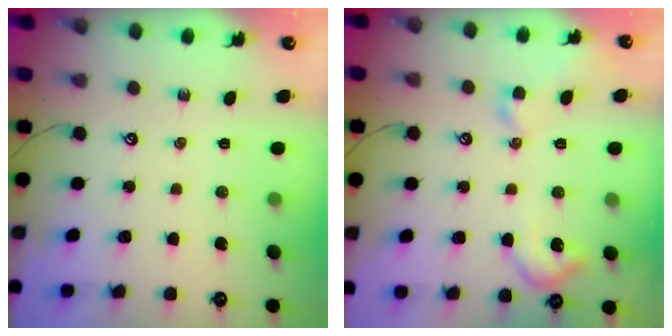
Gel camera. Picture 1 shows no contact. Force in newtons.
{"total": 5.8, "press": 5.7, "slide": 1.1}